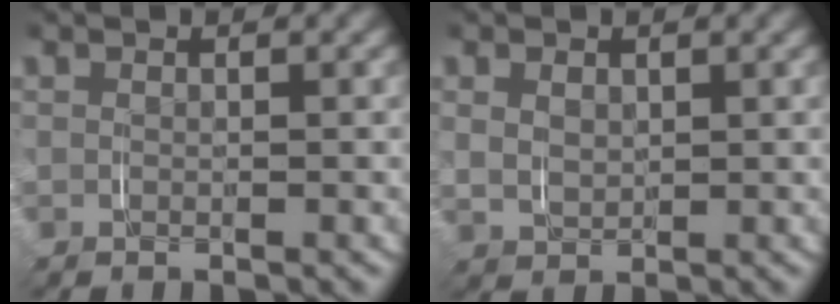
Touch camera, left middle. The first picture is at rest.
{"total": 0.8, "force": [0.7, 0.3, -0.4], "torque": [0.007, -0.006, 0.018]}